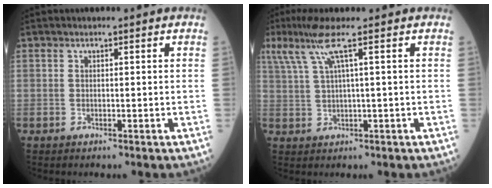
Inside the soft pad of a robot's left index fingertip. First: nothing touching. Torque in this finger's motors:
{"motor_torque": [0.83, -1.07, 0.43, 0.15]}